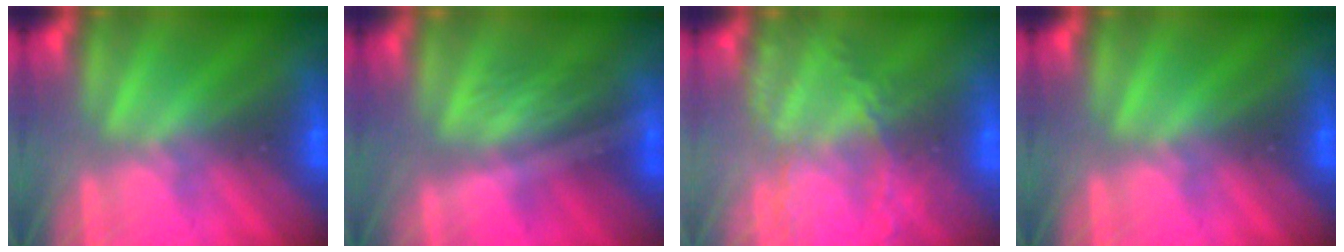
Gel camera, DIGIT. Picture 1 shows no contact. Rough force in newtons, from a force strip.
{"total": 1.9}
{"total": 8.3}
{"total": 0.0}